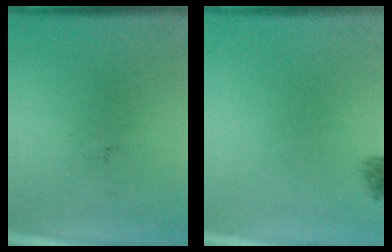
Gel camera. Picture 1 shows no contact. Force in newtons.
{"total": 1.4}